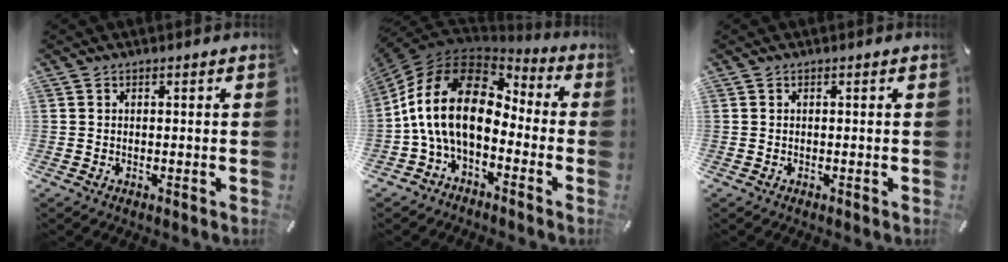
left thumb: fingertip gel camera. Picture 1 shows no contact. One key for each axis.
{"total": 17.9, "fx": -1.6, "fy": 11.3, "fz": 13.7, "tx": -0.296, "ty": 0.023, "tz": -0.033}
{"total": 0.0}